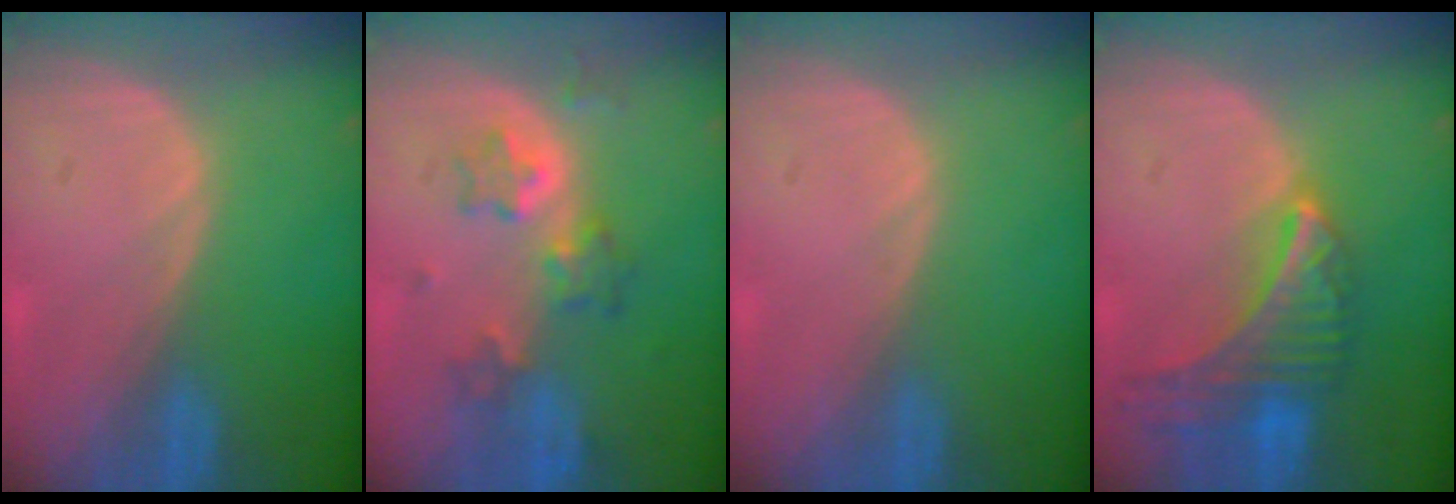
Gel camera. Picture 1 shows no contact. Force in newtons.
{"total": 5.8, "press": 5.8, "slide": 0.8}
{"total": 0.0}
{"total": 9.0, "press": 7.9, "slide": 4.3}